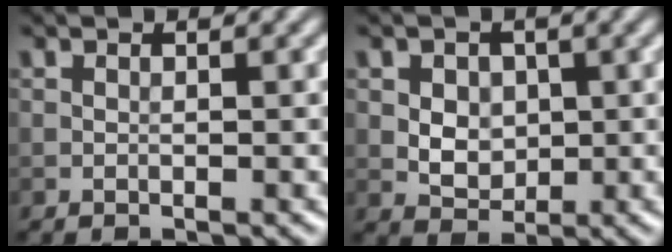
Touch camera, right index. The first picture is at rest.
{"total": 3.5, "force": [0.5, 2.7, 2.1], "torque": [-0.032, 0.004, 0.009]}